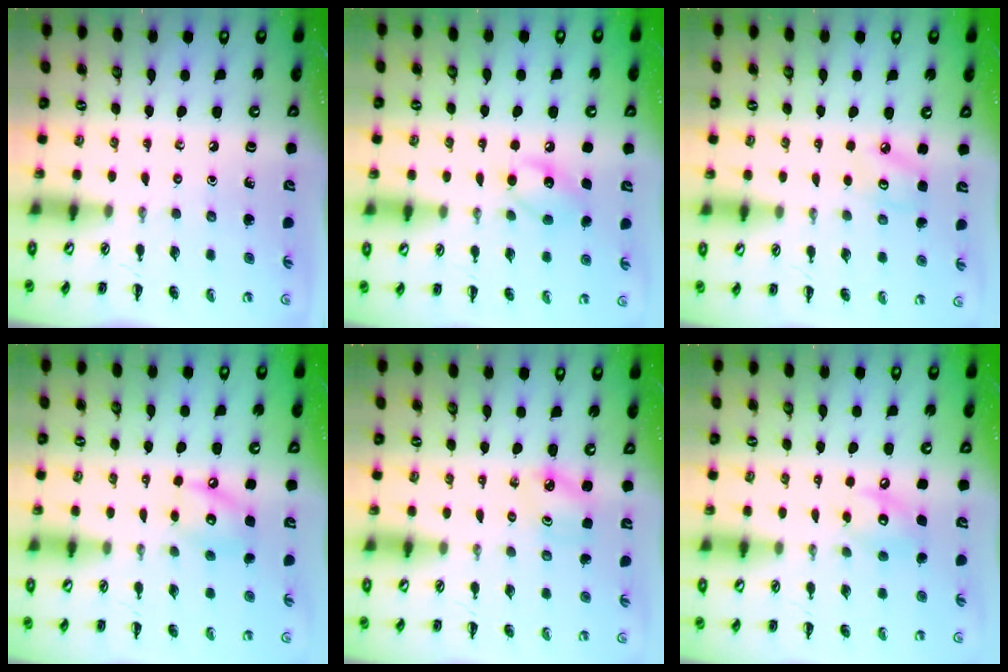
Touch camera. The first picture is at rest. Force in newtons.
{"total": 9.4, "press": 9.3, "slide": 1.1}
{"total": 4.0, "press": 3.9, "slide": 1.0}
{"total": 9.3, "press": 9.3, "slide": 1.2}
{"total": 2.5, "press": 2.5, "slide": 0.4}
{"total": 7.7, "press": 7.6, "slide": 1.2}